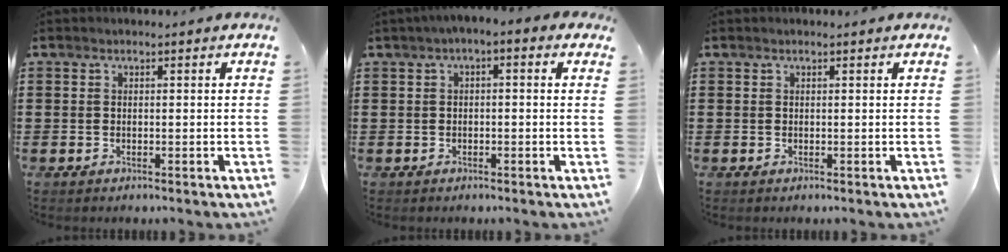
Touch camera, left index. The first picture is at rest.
{"total": 1.5, "force": [-0.8, 0.4, 1.3], "torque": [-0.023, 0.002, -0.017]}
{"total": 0.0}